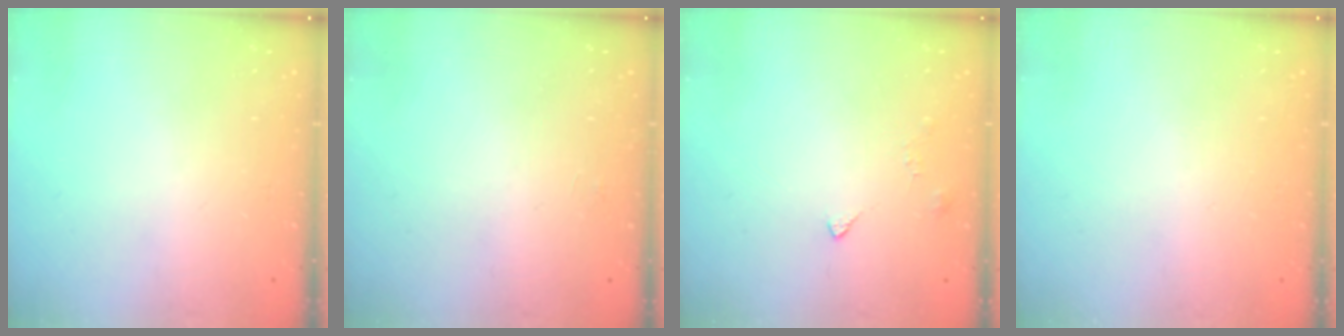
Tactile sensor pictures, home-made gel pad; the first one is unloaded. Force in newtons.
{"total": 2.3, "press": 2.3, "slide": 0.2}
{"total": 2.6, "press": 2.6, "slide": 0.5}
{"total": 2.0, "press": 2.0, "slide": 0.1}